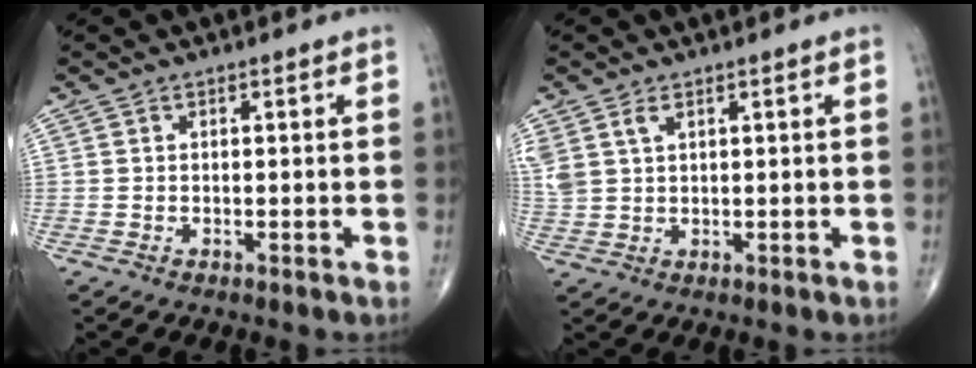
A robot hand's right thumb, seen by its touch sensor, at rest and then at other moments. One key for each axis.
{"total": 4.9, "fx": 2.5, "fy": 2.7, "fz": 3.2, "tx": -0.081, "ty": 0.004, "tz": 0.063}